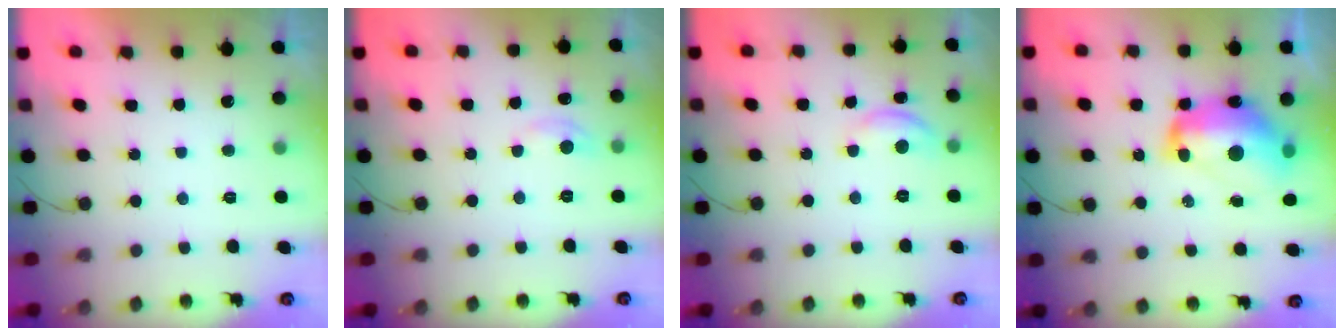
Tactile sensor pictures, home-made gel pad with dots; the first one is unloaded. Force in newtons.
{"total": 4.7, "press": 4.6, "slide": 0.8}
{"total": 6.9, "press": 6.8, "slide": 0.4}
{"total": 16.5, "press": 16.4, "slide": 1.6}